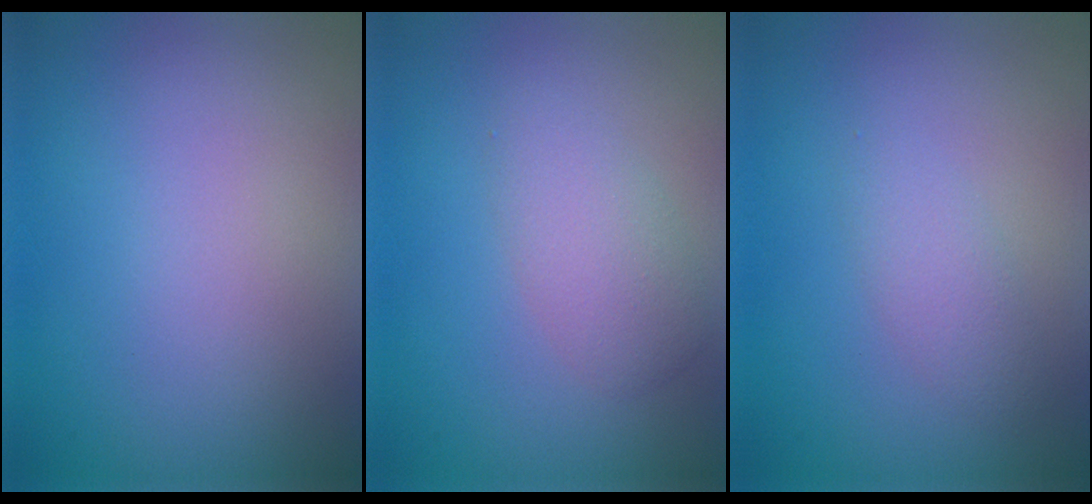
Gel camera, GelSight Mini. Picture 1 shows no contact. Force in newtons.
{"total": 2.9, "press": 2.9, "slide": 0.1}
{"total": 1.7, "press": 1.7, "slide": 0.1}